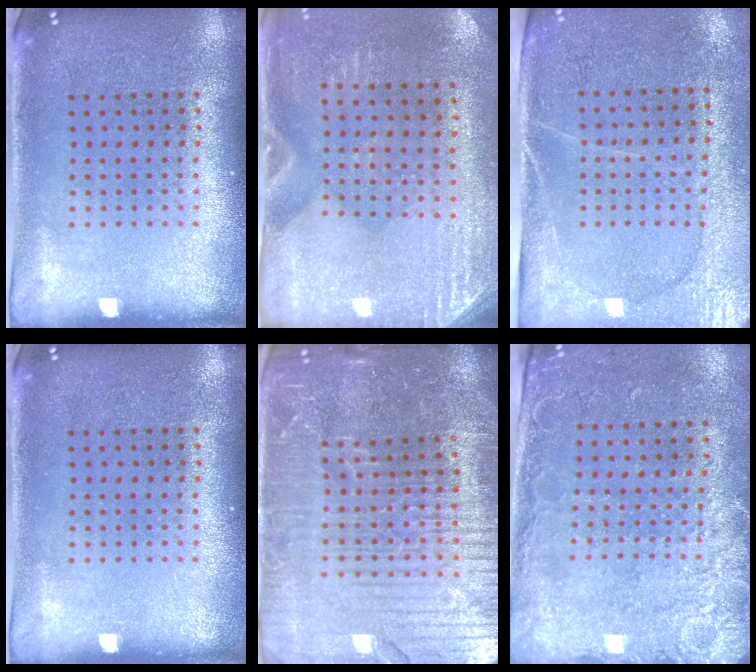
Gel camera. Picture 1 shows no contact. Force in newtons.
{"total": 2.9, "press": 2.5, "slide": 1.3}
{"total": 2.9, "press": 2.6, "slide": 1.3}
{"total": 0.0}
{"total": 5.8, "press": 5.3, "slide": 2.5}
{"total": 2.6, "press": 2.1, "slide": 1.5}